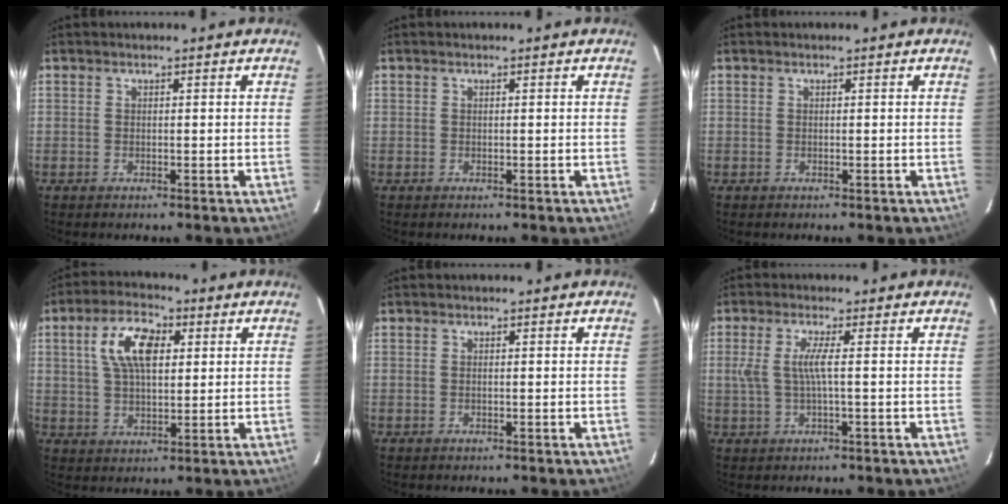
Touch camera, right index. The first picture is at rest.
{"total": 0.0}
{"total": 0.0}
{"total": 9.9, "force": [3.0, 5.0, 8.0], "torque": [-0.154, 0.022, 0.055]}
{"total": 0.0}
{"total": 4.0, "force": [0.0, 0.0, 4.0], "torque": [-0.086, 0.002, 0.006]}